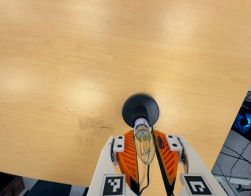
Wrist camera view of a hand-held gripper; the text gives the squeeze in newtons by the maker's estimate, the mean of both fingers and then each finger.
{"total": 11.4, "left": 11.5, "right": 11.4}